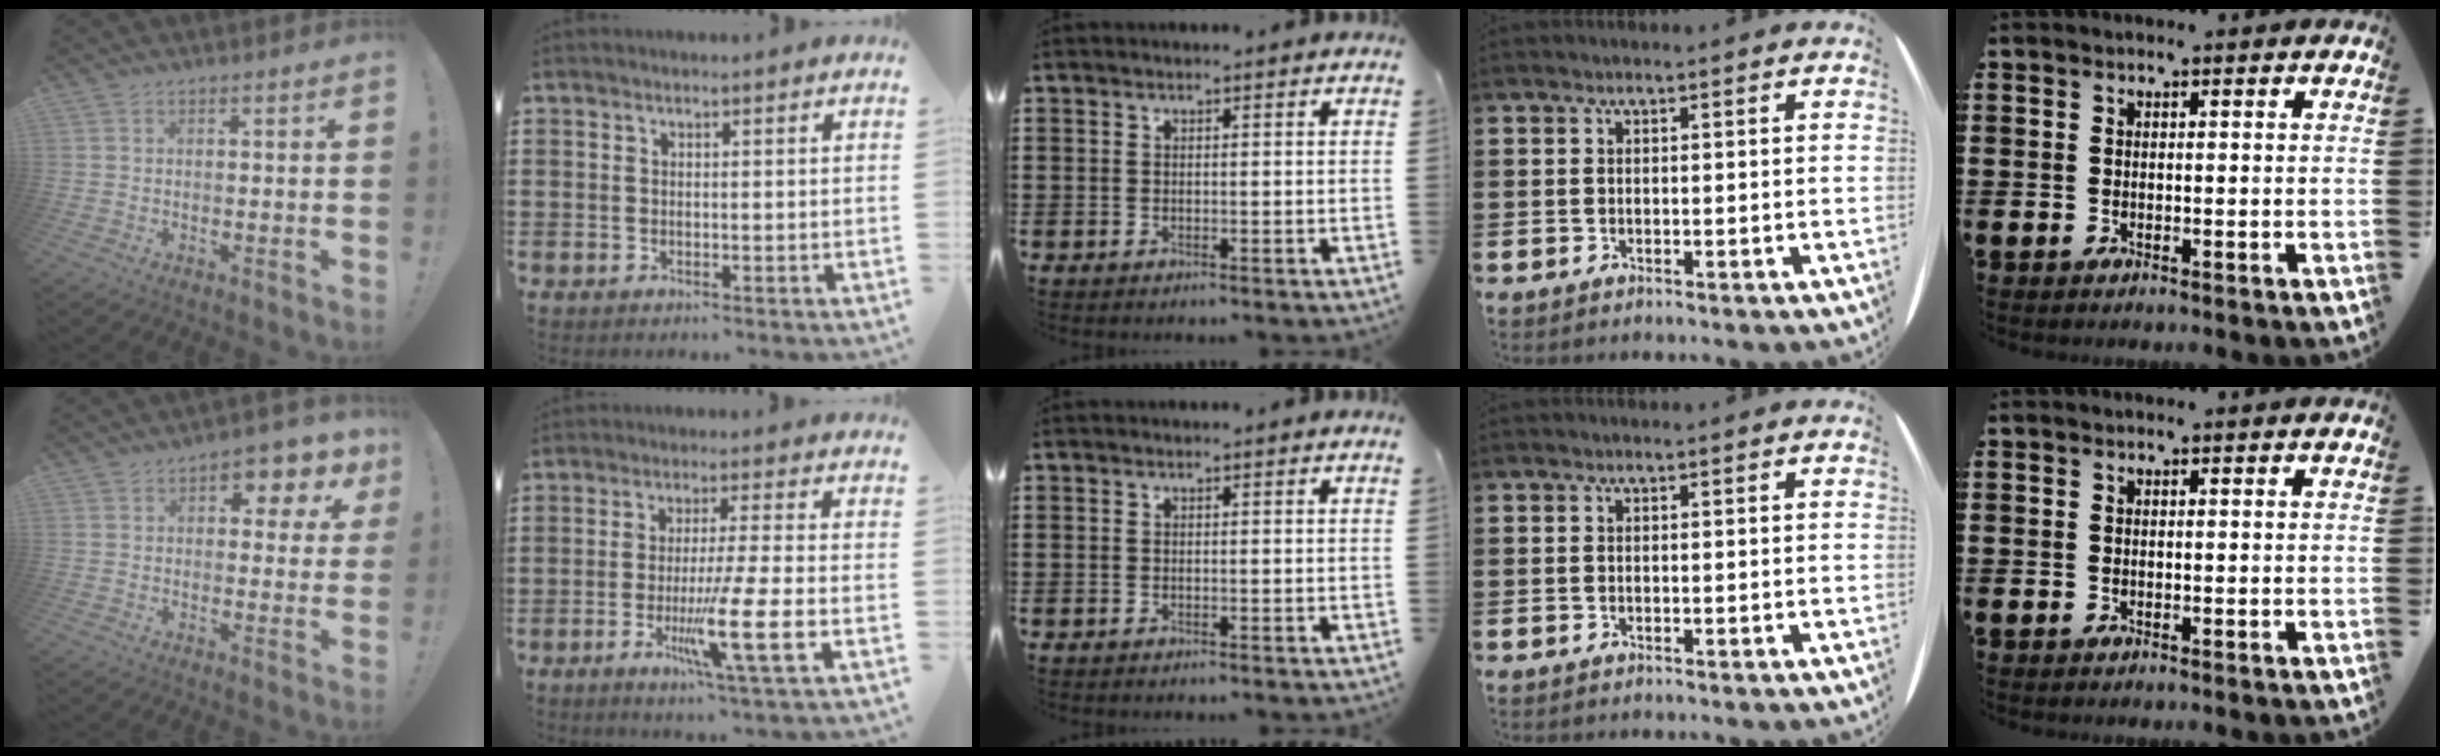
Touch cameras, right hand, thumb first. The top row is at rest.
{"thumb": {"total": 6.3, "force": [3.0, 3.6, 4.2], "torque": [-0.047, -0.018, 0.048]}, "index": {"total": 10.2, "force": [-3.0, -0.1, 9.8], "torque": [-0.182, -0.021, -0.054]}}